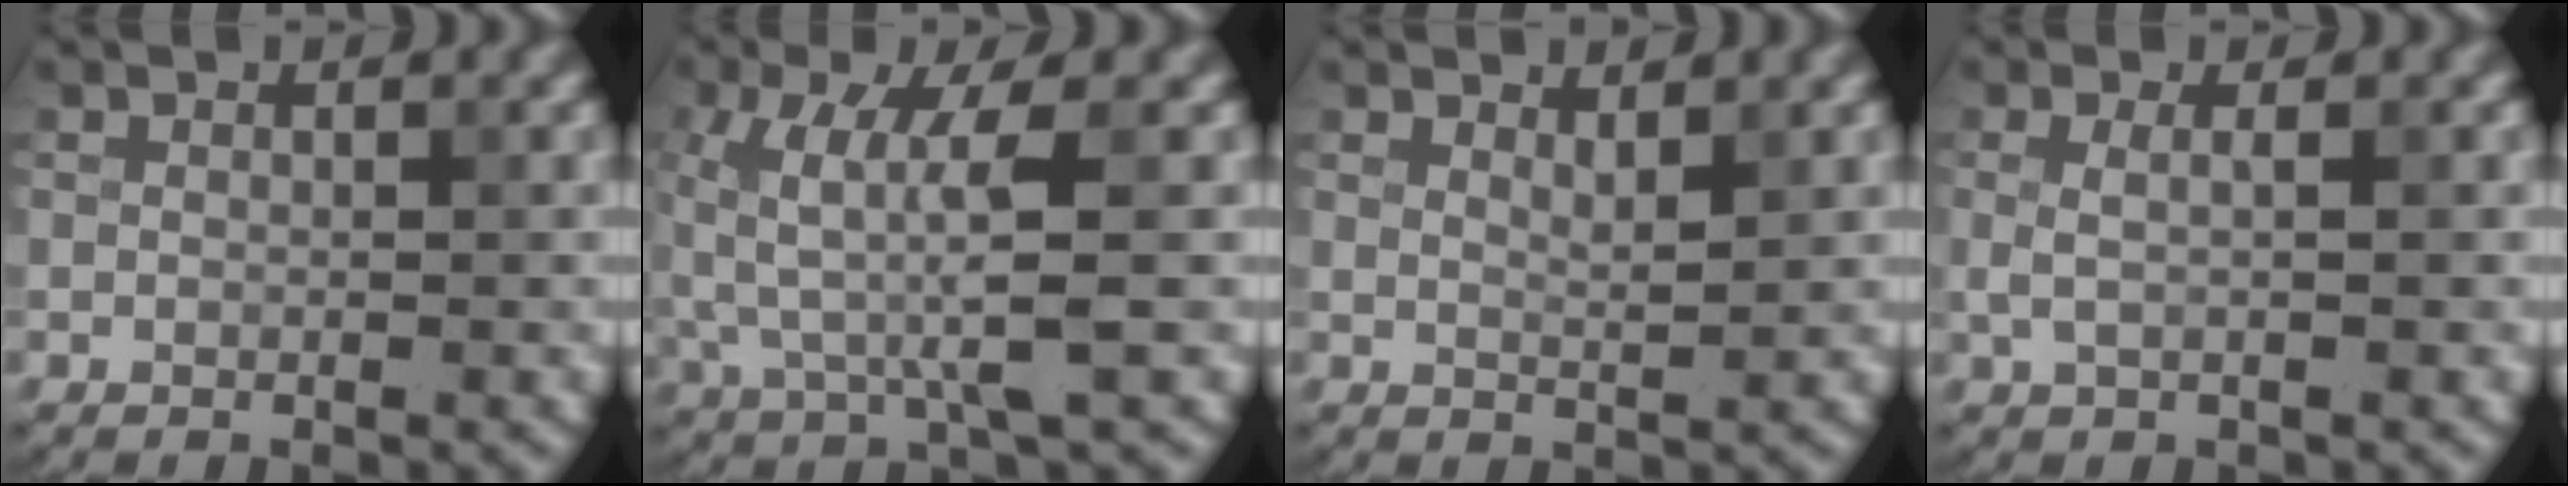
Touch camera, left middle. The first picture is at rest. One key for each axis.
{"total": 5.8, "fx": 0.2, "fy": 1.7, "fz": 5.5, "tx": -0.129, "ty": -0.002, "tz": 0.006}
{"total": 1.5, "fx": 1.2, "fy": 0.3, "fz": 0.8, "tx": -0.010, "ty": 0.000, "tz": 0.019}
{"total": 1.3, "fx": 0.2, "fy": 0.4, "fz": 1.3, "tx": -0.026, "ty": -0.001, "tz": 0.002}